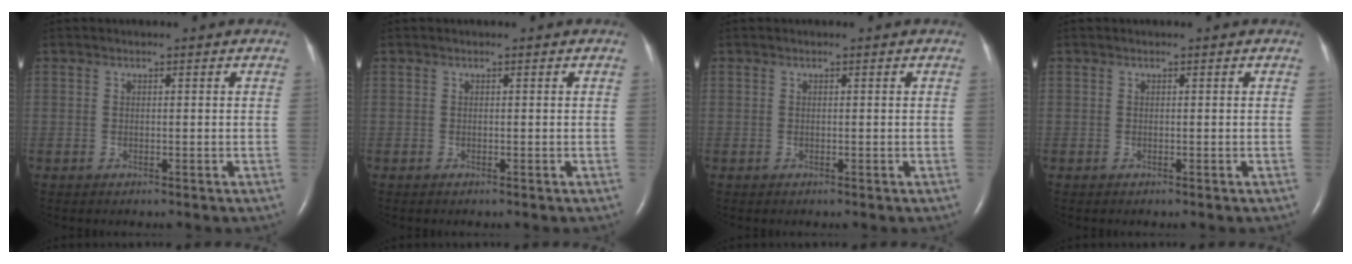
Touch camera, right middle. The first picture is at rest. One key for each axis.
{"total": 0.0}
{"total": 0.0}
{"total": 0.0}